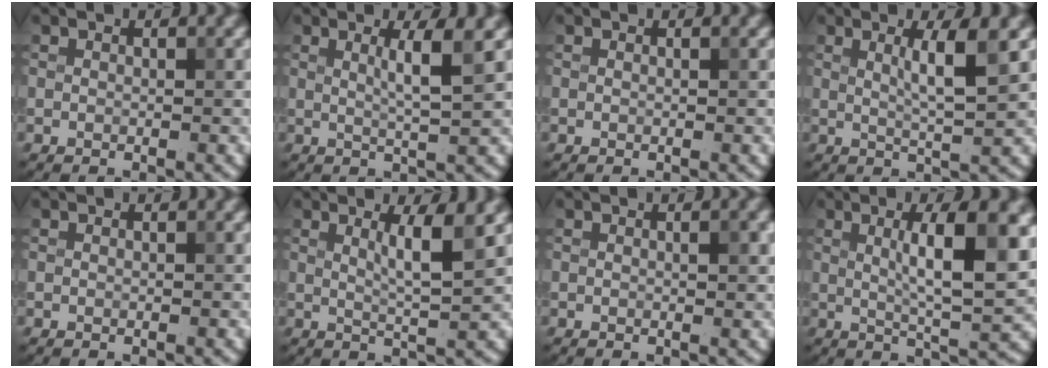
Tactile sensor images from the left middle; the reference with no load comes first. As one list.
[{"total": 3.3, "force": [1.0, 0.4, 3.1], "torque": [-0.045, 0.000, 0.016]}, {"total": 0.0}, {"total": 4.0, "force": [1.2, 0.5, 3.7], "torque": [-0.057, -0.002, 0.020]}, {"total": 0.0}, {"total": 3.5, "force": [1.3, 0.5, 3.2], "torque": [-0.048, -0.004, 0.022]}, {"total": 1.2, "force": [0.3, 0.2, 1.1], "torque": [-0.016, 0.001, 0.005]}, {"total": 7.9, "force": [1.7, 1.7, 7.5], "torque": [-0.104, 0.002, 0.030]}]